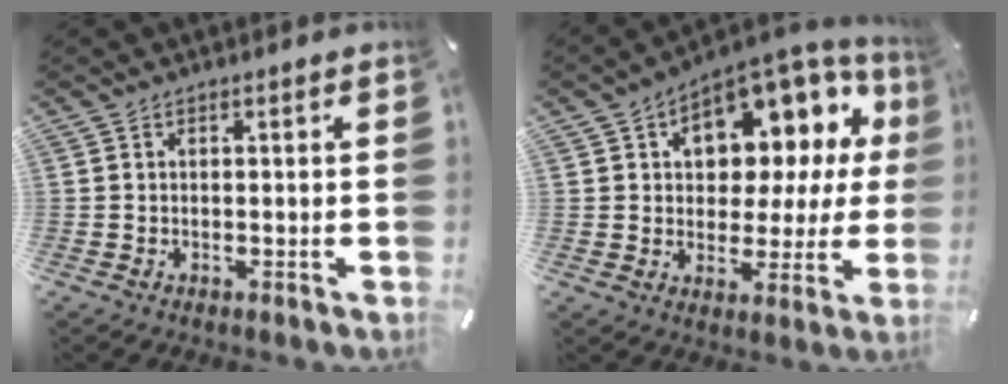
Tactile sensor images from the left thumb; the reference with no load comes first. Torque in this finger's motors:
{"motor_torque": [0.73, 0.72, 2.01, -0.70, 0.19]}